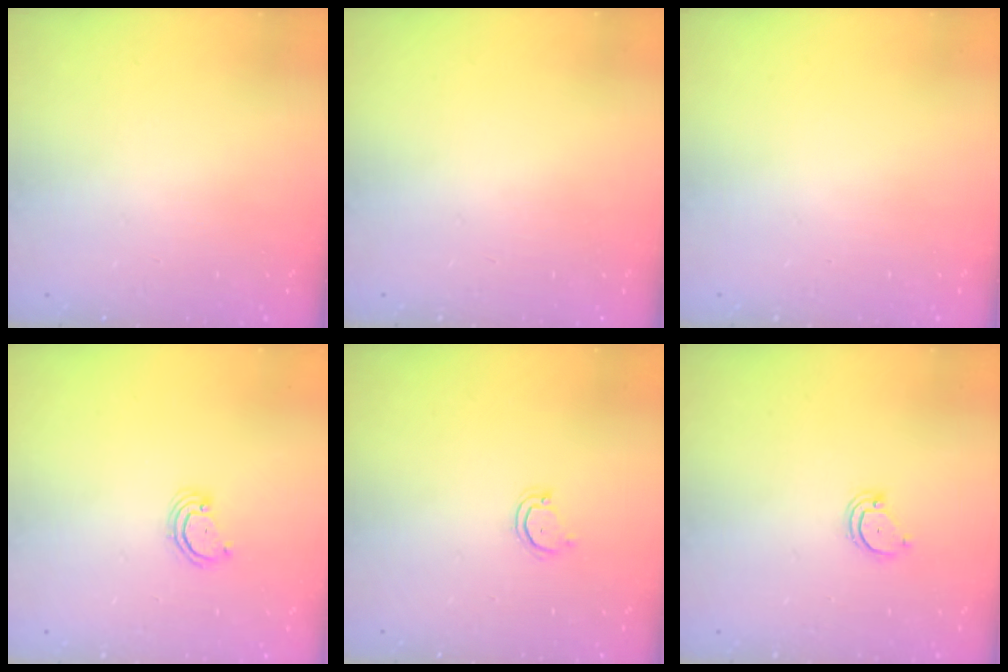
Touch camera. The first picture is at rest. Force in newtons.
{"total": 0.0}
{"total": 0.0}
{"total": 3.0, "press": 3.0, "slide": 0.3}
{"total": 3.2, "press": 3.2, "slide": 0.2}
{"total": 2.9, "press": 2.9, "slide": 0.2}